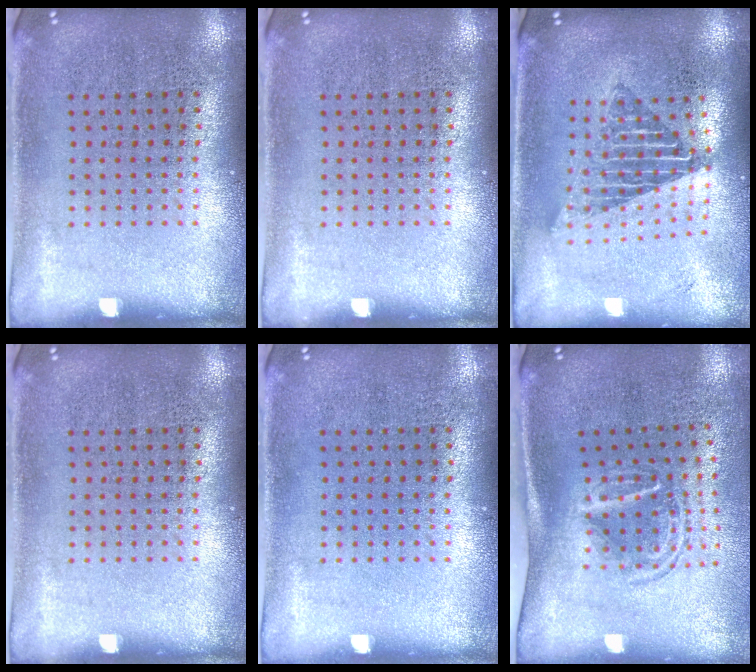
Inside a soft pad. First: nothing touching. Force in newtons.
{"total": 0.0}
{"total": 1.7, "press": 1.4, "slide": 1.0}
{"total": 0.0}
{"total": 0.0}
{"total": 1.7, "press": 1.1, "slide": 1.3}